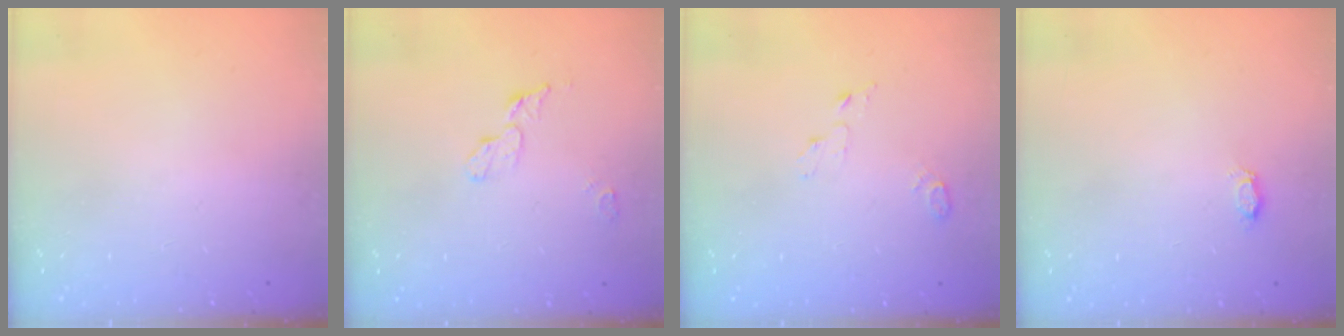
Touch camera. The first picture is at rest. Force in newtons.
{"total": 4.8, "press": 4.8, "slide": 0.3}
{"total": 3.5, "press": 3.4, "slide": 0.3}
{"total": 3.1, "press": 3.1, "slide": 0.3}